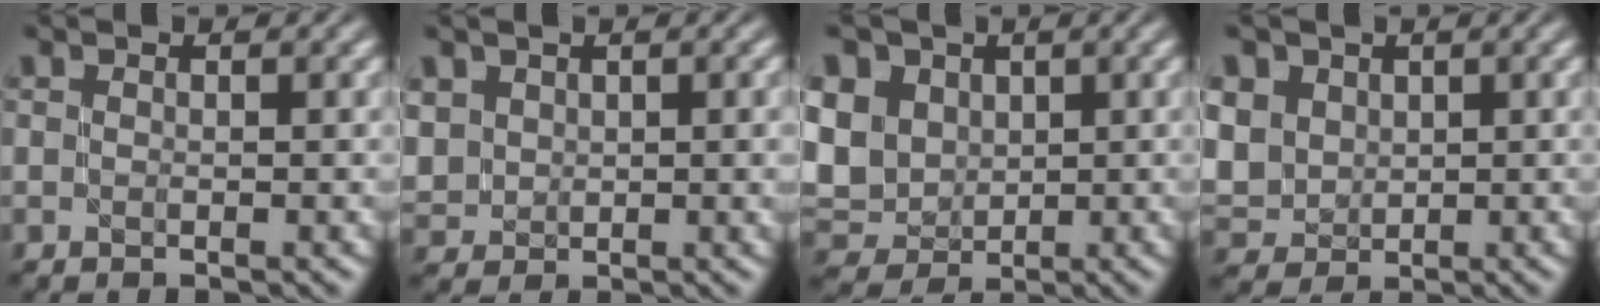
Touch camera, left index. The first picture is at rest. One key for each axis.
{"total": 4.4, "fx": 1.4, "fy": 3.4, "fz": 2.5, "tx": -0.065, "ty": 0.003, "tz": 0.029}
{"total": 10.1, "fx": 2.4, "fy": 8.1, "fz": 5.5, "tx": -0.120, "ty": 0.027, "tz": 0.025}
{"total": 6.5, "fx": 1.7, "fy": 5.4, "fz": 3.2, "tx": -0.097, "ty": 0.025, "tz": 0.026}